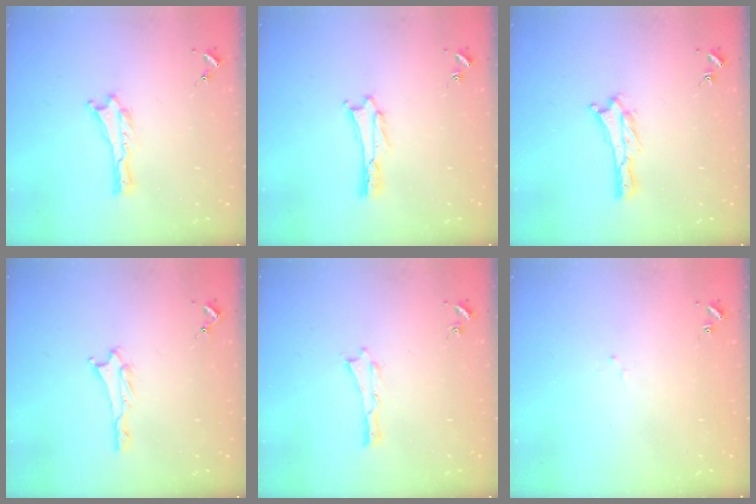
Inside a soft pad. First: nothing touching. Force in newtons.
{"total": 1.6, "press": 1.6, "slide": 0.2}
{"total": 0.0}
{"total": 0.8, "press": 0.8, "slide": 0.1}
{"total": 0.0}
{"total": 1.1, "press": 1.0, "slide": 0.2}